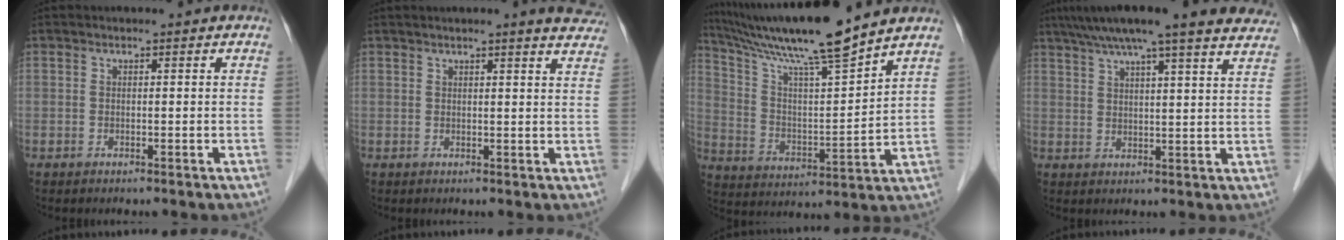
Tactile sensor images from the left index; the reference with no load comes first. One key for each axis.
{"total": 7.4, "fx": 6.5, "fy": 0.3, "fz": 3.5, "tx": -0.033, "ty": -0.006, "tz": 0.054}
{"total": 16.2, "fx": 13.7, "fy": -1.2, "fz": 8.5, "tx": -0.157, "ty": 0.006, "tz": 0.243}
{"total": 21.7, "fx": 18.6, "fy": 1.2, "fz": 11.1, "tx": -0.176, "ty": 0.017, "tz": 0.234}